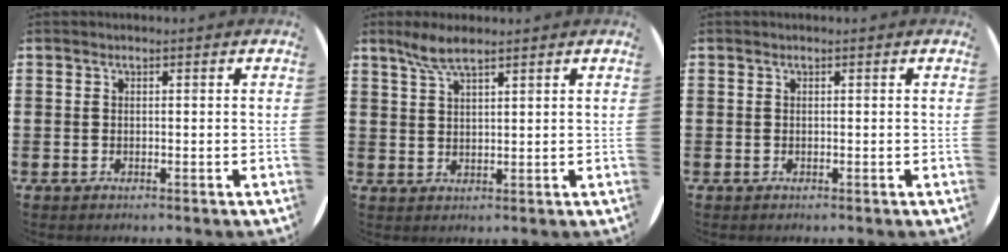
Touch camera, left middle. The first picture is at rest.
{"total": 4.3, "force": [3.3, 0.7, 2.6], "torque": [-0.058, 0.002, 0.059]}
{"total": 0.0}